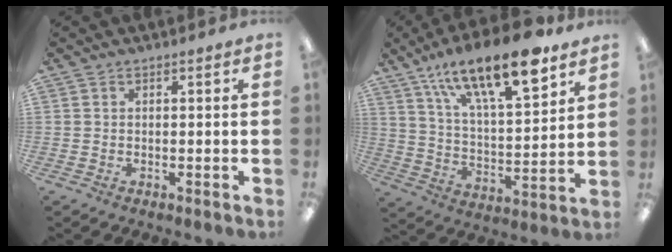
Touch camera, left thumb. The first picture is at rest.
{"total": 20.6, "force": [14.3, 6.4, 13.3], "torque": [-0.209, -0.085, 0.236]}